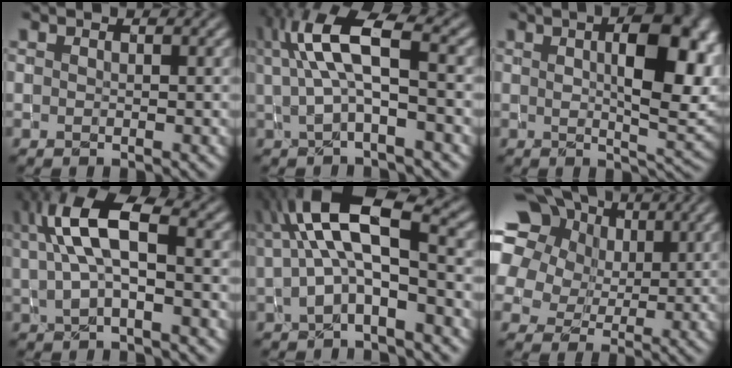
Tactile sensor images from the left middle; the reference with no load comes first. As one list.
[{"total": 6.3, "force": [1.1, 2.0, 5.9], "torque": [-0.124, 0.008, 0.016]}, {"total": 10.1, "force": [2.3, 3.6, 9.2], "torque": [-0.120, 0.002, 0.038]}, {"total": 6.3, "force": [1.0, 2.5, 5.6], "torque": [-0.115, 0.010, 0.014]}, {"total": 7.8, "force": [1.1, 2.8, 7.2], "torque": [-0.135, 0.016, 0.010]}, {"total": 16.5, "force": [7.8, 12.2, 7.9], "torque": [-0.202, 0.046, 0.149]}]